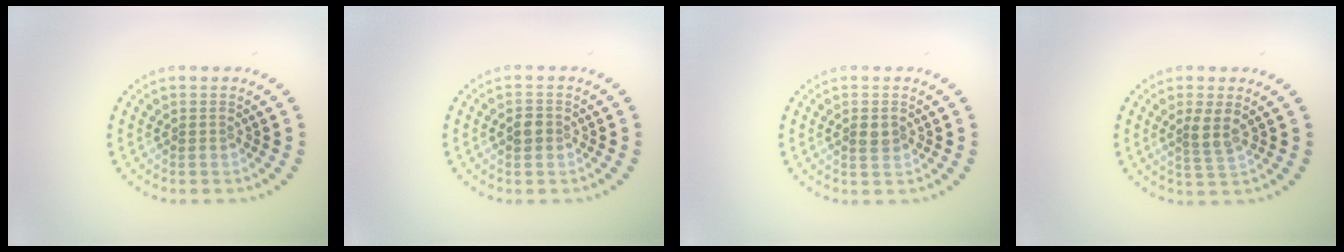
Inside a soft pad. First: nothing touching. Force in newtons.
{"total": 1.4, "press": 1.3, "slide": 0.3}
{"total": 1.4, "press": 1.4, "slide": 0.1}
{"total": 2.0, "press": 1.6, "slide": 1.3}